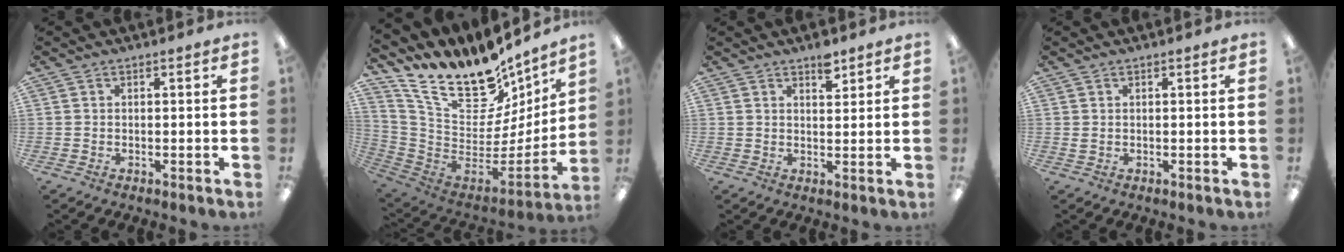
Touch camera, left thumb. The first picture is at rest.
{"total": 19.7, "force": [15.2, 8.7, 8.9], "torque": [-0.154, -0.129, 0.272]}
{"total": 4.7, "force": [3.3, 2.2, 2.5], "torque": [-0.015, -0.022, 0.051]}
{"total": 0.9, "force": [0.3, 0.5, 0.6], "torque": [-0.013, 0.004, 0.005]}